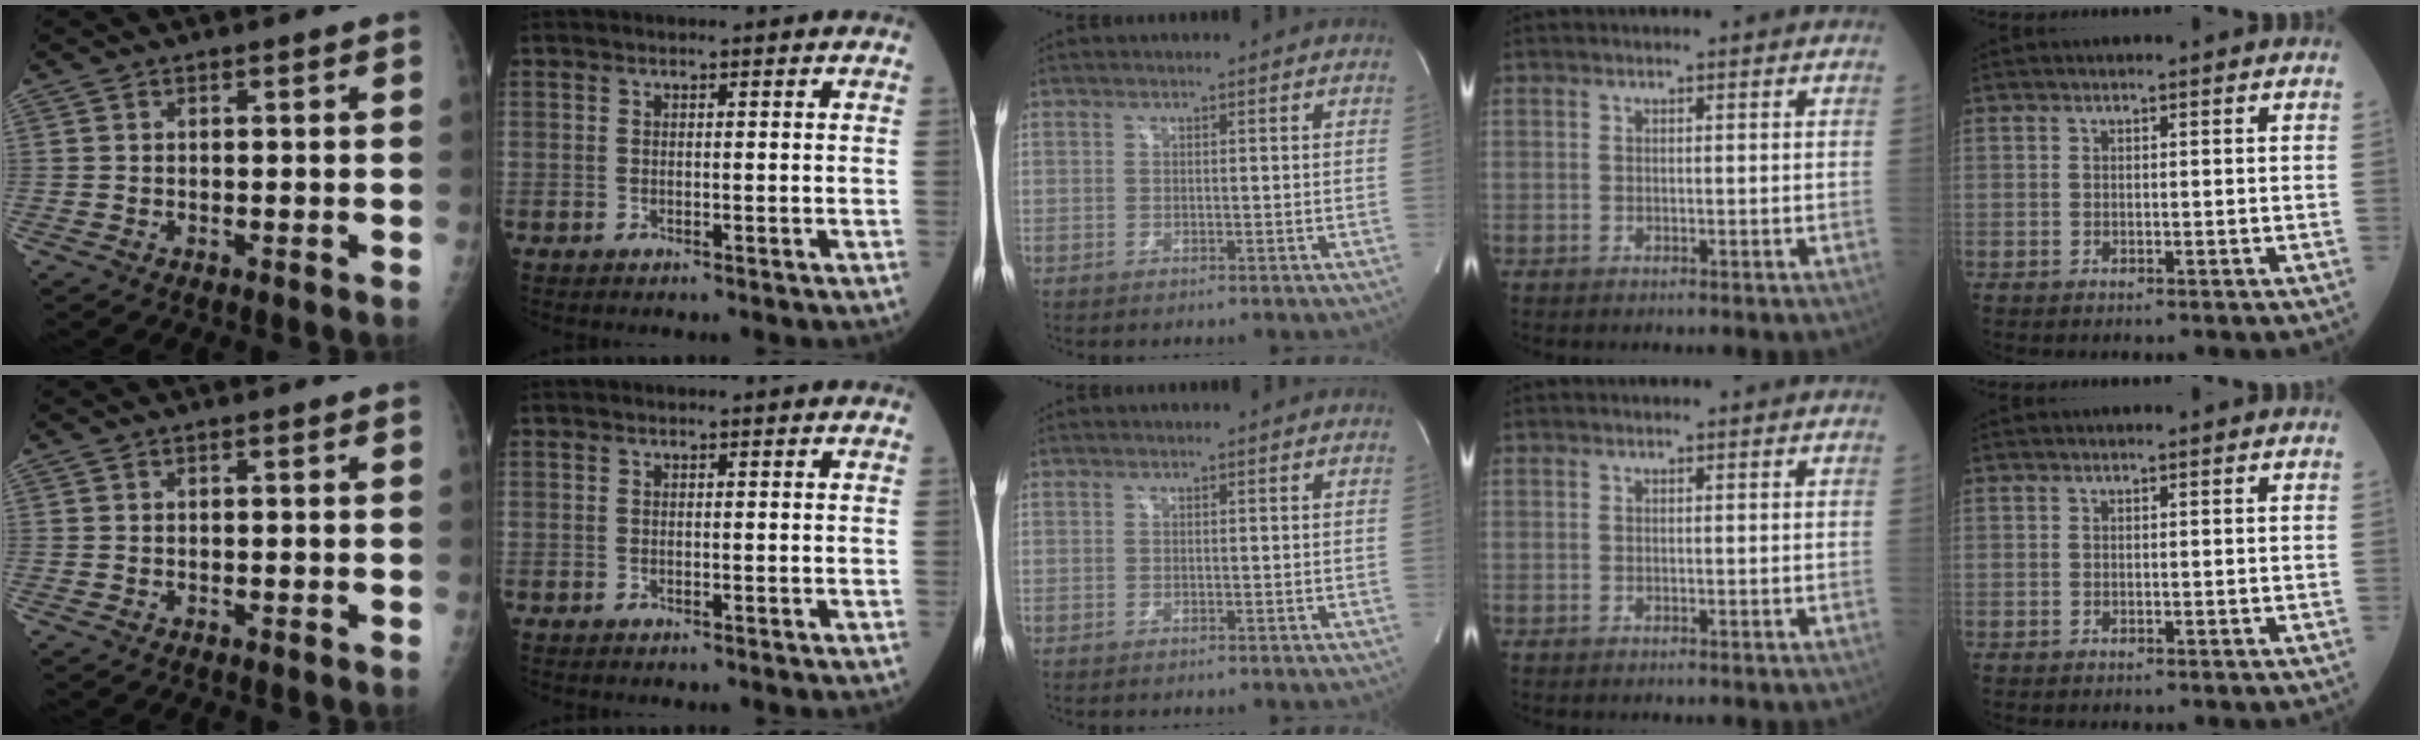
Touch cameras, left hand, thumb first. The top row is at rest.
{}